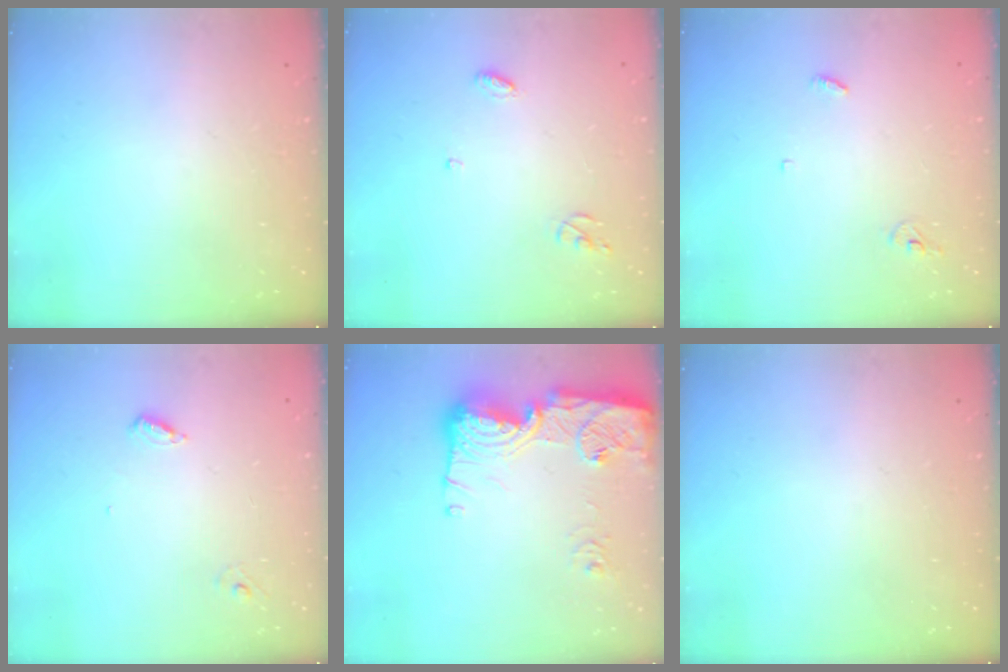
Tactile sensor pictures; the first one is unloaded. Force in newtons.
{"total": 4.7, "press": 4.7, "slide": 0.1}
{"total": 3.1, "press": 3.1, "slide": 0.2}
{"total": 4.6, "press": 4.6, "slide": 0.4}
{"total": 18.9, "press": 18.8, "slide": 1.7}
{"total": 0.0}